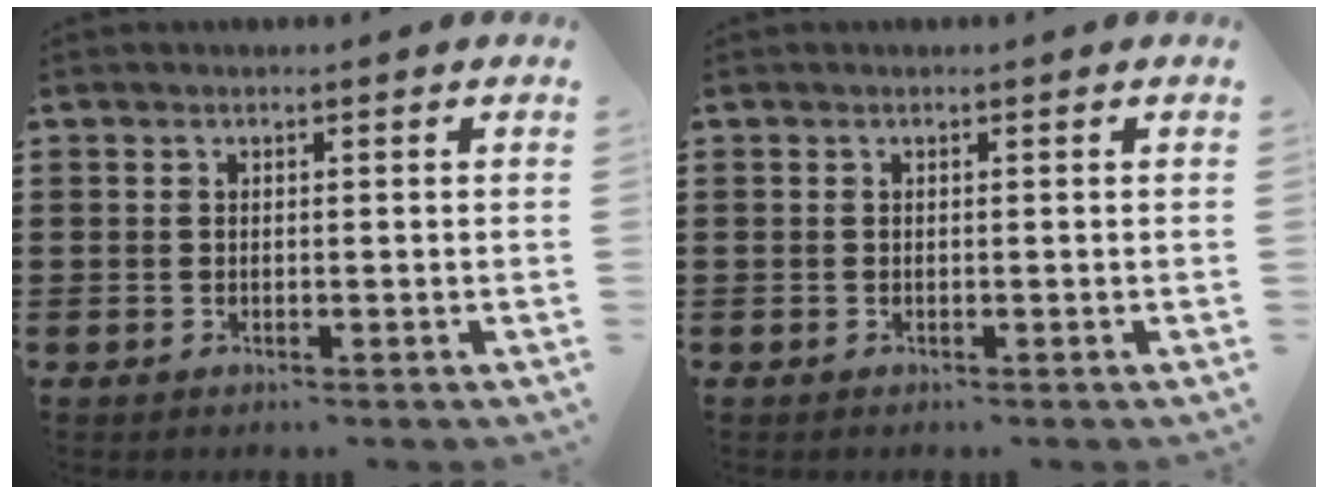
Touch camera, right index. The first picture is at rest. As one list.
[{"total": 0.0}]